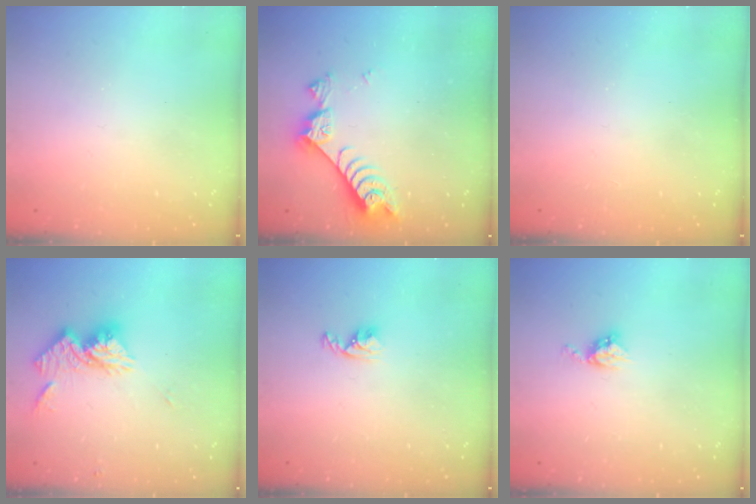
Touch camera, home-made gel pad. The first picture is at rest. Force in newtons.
{"total": 7.7, "press": 7.6, "slide": 1.2}
{"total": 1.7, "press": 1.7, "slide": 0.2}
{"total": 12.6, "press": 12.6, "slide": 1.1}
{"total": 4.3, "press": 4.2, "slide": 0.8}
{"total": 4.9, "press": 4.8, "slide": 0.2}